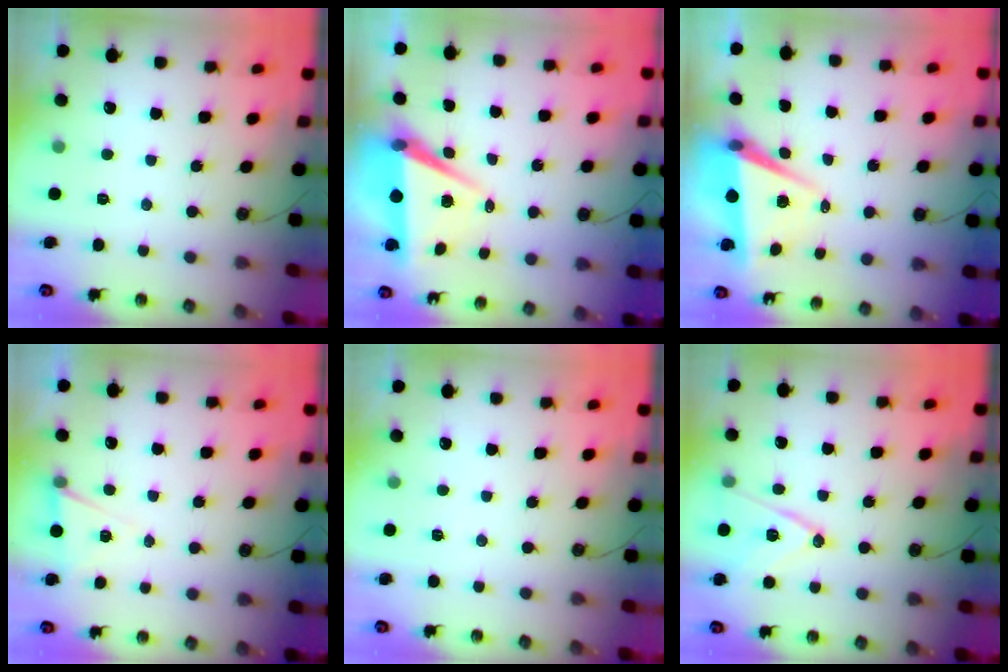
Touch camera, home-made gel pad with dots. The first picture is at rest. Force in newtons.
{"total": 8.1, "press": 6.9, "slide": 4.2}
{"total": 6.9, "press": 5.5, "slide": 4.1}
{"total": 6.1, "press": 4.0, "slide": 4.6}
{"total": 2.2, "press": 1.9, "slide": 1.1}
{"total": 13.1, "press": 12.7, "slide": 3.4}